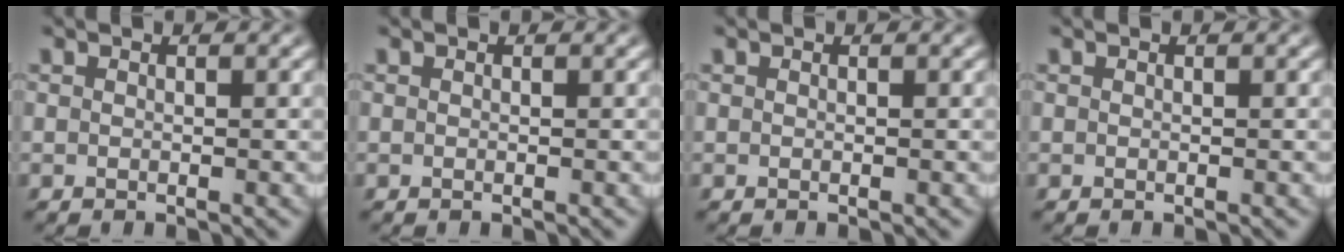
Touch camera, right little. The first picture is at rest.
{"total": 0.0}
{"total": 0.0}
{"total": 0.0}